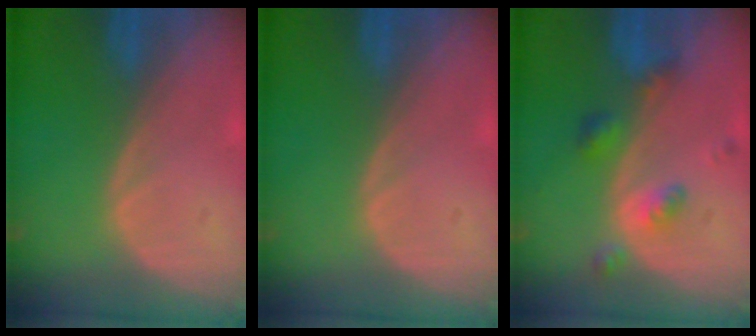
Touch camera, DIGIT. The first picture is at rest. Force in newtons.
{"total": 0.0}
{"total": 5.2, "press": 4.6, "slide": 2.6}